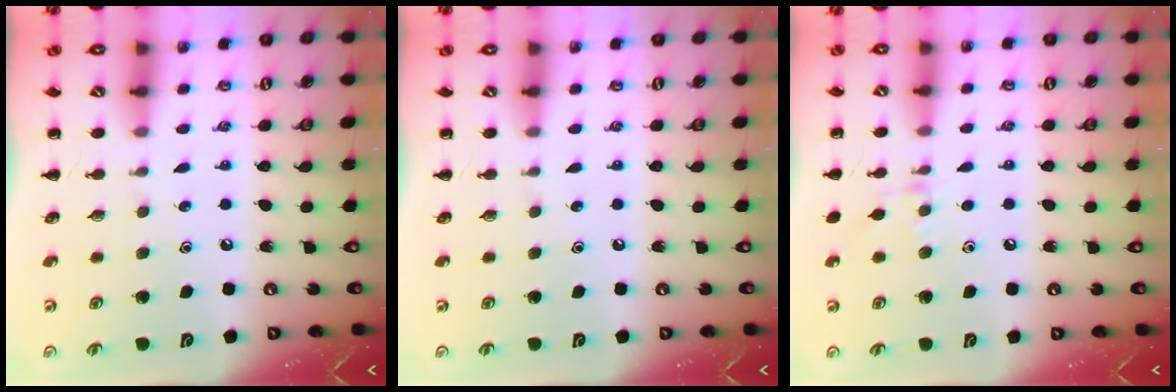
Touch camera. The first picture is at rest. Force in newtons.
{"total": 0.0}
{"total": 6.8, "press": 6.6, "slide": 1.6}